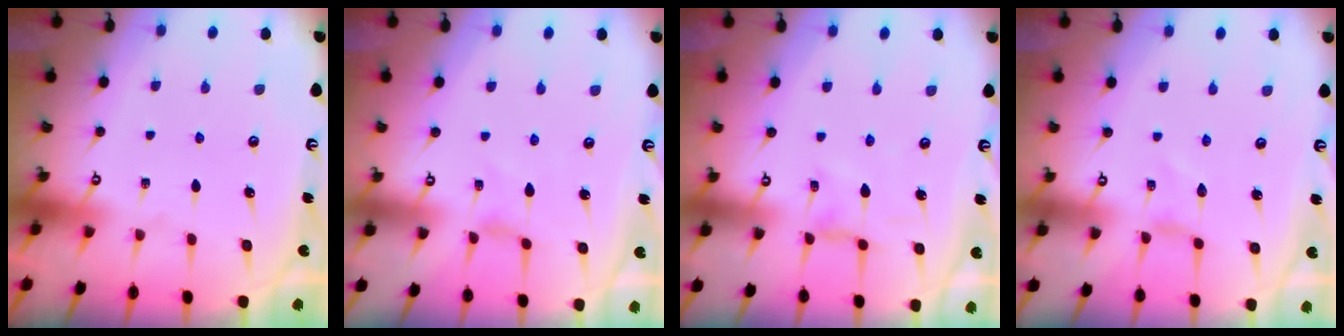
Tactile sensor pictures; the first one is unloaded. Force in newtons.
{"total": 0.0}
{"total": 0.0}
{"total": 0.0}